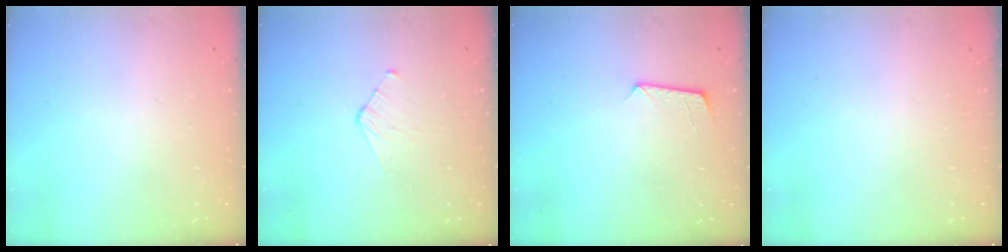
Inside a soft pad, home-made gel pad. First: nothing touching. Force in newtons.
{"total": 2.8, "press": 2.7, "slide": 0.3}
{"total": 8.3, "press": 8.3, "slide": 0.6}
{"total": 0.0}